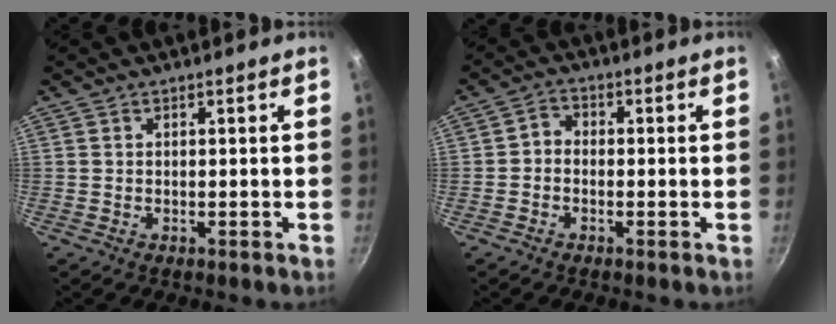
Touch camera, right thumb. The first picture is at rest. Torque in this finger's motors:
{"motor_torque": [-0.10, 0.09, 0.33, -0.31, 0.02]}